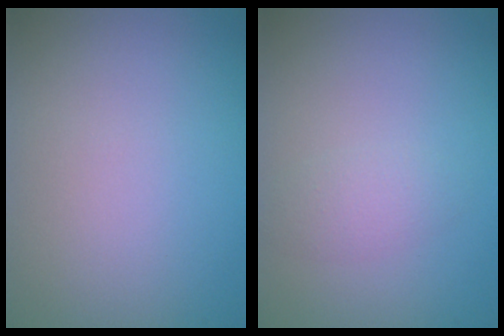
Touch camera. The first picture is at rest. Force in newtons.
{"total": 1.6, "press": 1.6, "slide": 0.1}